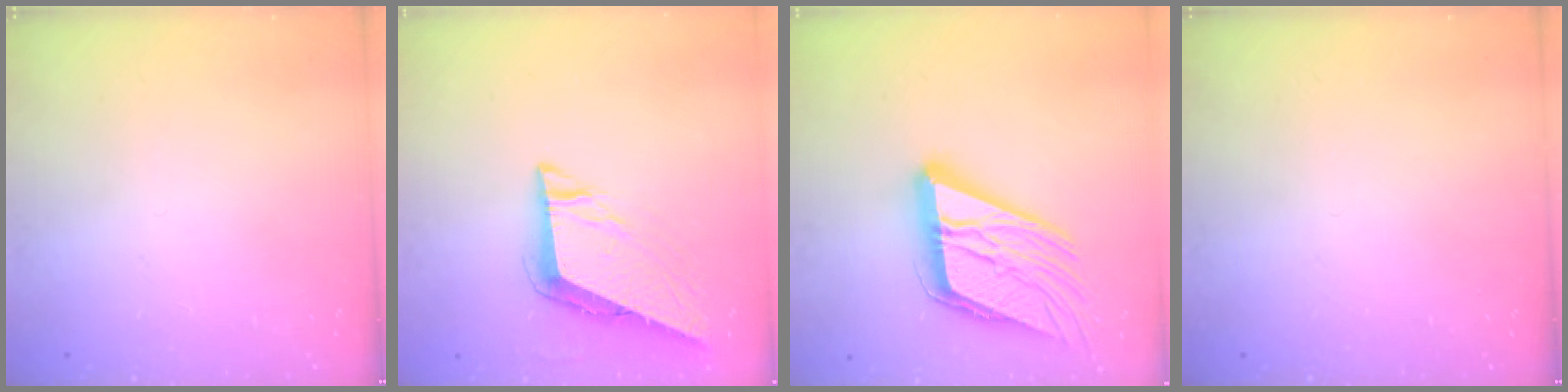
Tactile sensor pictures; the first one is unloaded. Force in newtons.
{"total": 8.7, "press": 8.4, "slide": 2.1}
{"total": 19.2, "press": 19.0, "slide": 2.8}
{"total": 0.0}